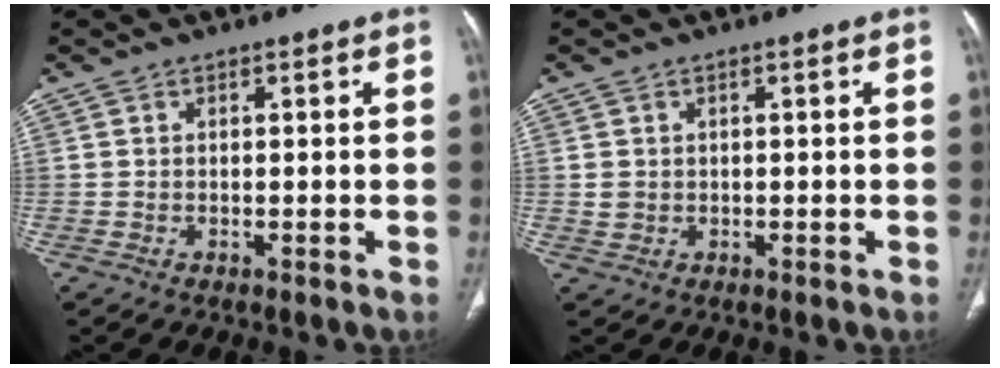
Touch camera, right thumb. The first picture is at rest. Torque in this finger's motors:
{"motor_torque": [-0.27, -0.26, -0.17, 0.10, -0.05]}